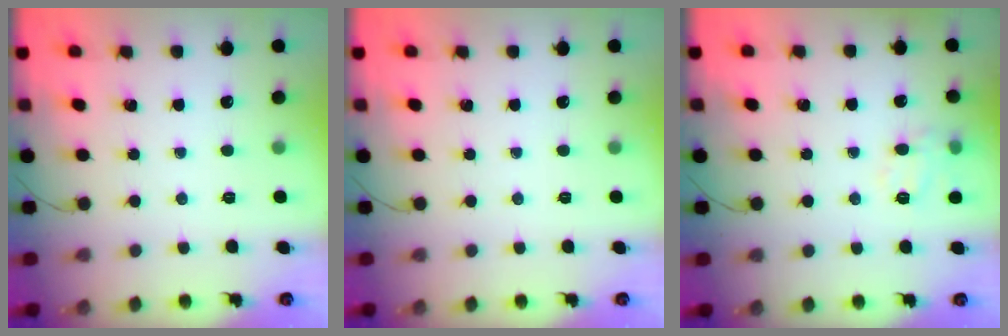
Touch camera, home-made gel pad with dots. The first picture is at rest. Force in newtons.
{"total": 0.0}
{"total": 9.8, "press": 9.7, "slide": 1.2}